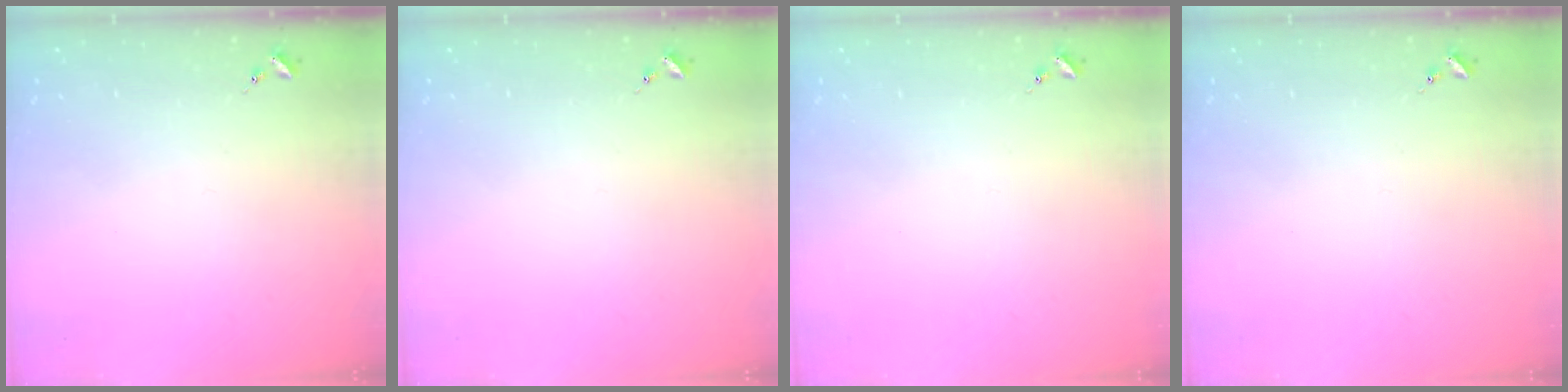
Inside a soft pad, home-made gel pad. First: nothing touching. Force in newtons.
{"total": 0.0}
{"total": 0.0}
{"total": 0.0}